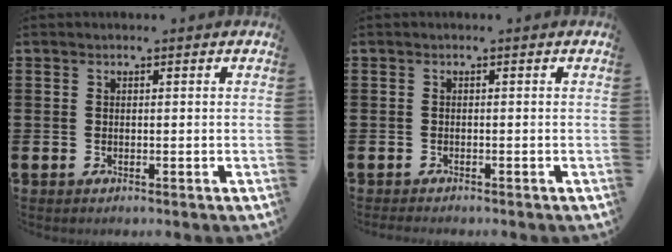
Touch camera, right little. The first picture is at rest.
{"total": 0.6, "force": [-0.6, 0.1, 0.1], "torque": [-0.003, -0.002, -0.012]}